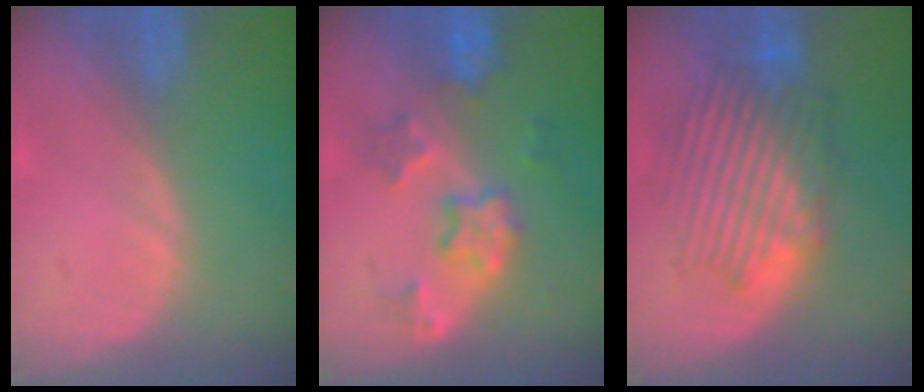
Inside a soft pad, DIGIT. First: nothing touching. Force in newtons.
{"total": 5.8, "press": 5.8, "slide": 0.2}
{"total": 8.8, "press": 8.5, "slide": 2.2}